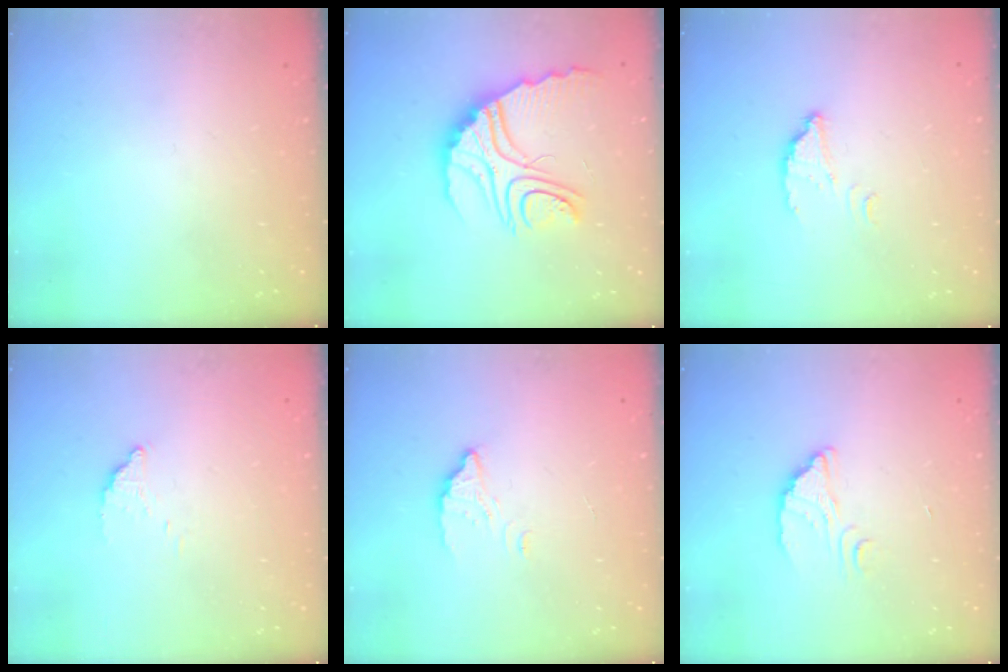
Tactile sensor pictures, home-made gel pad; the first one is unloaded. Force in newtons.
{"total": 14.1, "press": 14.0, "slide": 1.2}
{"total": 2.5, "press": 2.5, "slide": 0.2}
{"total": 2.8, "press": 2.8, "slide": 0.1}
{"total": 2.8, "press": 2.8, "slide": 0.3}
{"total": 2.7, "press": 2.7, "slide": 0.1}